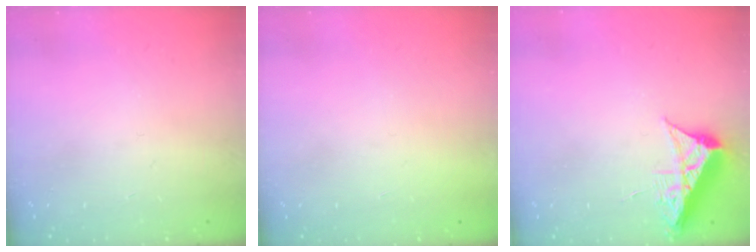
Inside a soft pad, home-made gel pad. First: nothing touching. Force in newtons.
{"total": 1.5, "press": 1.5, "slide": 0.1}
{"total": 8.2, "press": 8.2, "slide": 0.3}